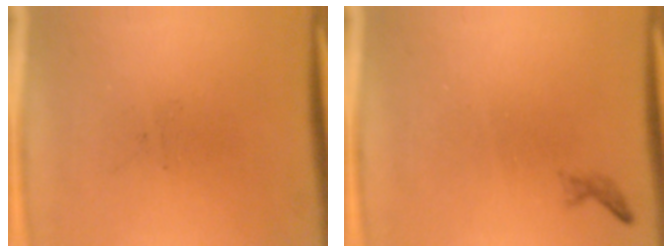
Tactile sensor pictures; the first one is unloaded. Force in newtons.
{"total": 0.6}